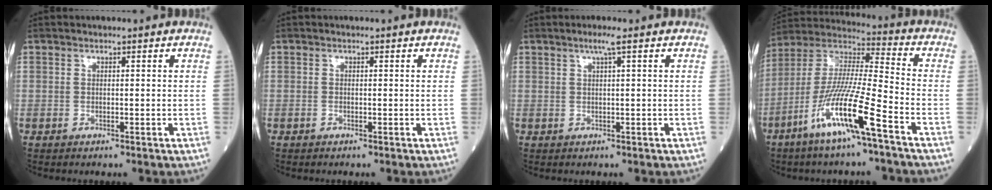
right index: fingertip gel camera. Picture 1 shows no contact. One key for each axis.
{"total": 0.0}
{"total": 1.7, "fx": 0.9, "fy": -0.3, "fz": 1.4, "tx": -0.033, "ty": 0.002, "tz": 0.018}
{"total": 14.9, "fx": -7.6, "fy": 0.2, "fz": 12.8, "tx": -0.265, "ty": -0.016, "tz": -0.149}